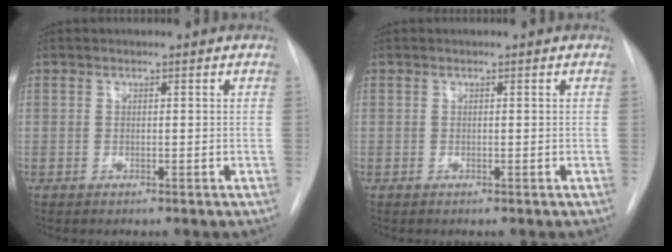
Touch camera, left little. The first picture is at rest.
{"total": 0.0}